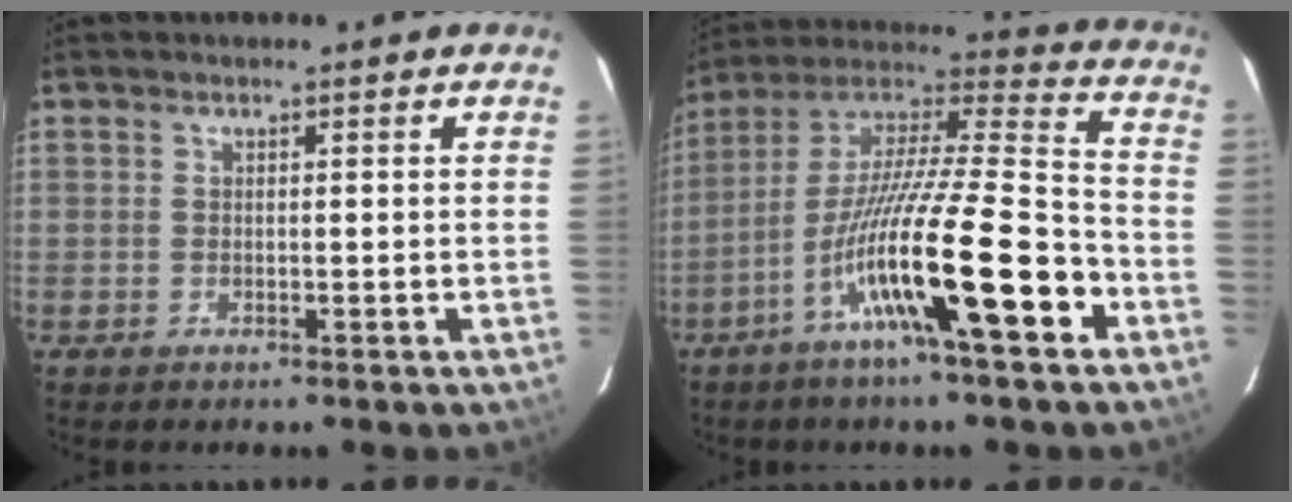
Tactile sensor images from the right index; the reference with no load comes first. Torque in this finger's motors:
{"motor_torque": [1.09, -0.73, 0.64, 0.21]}